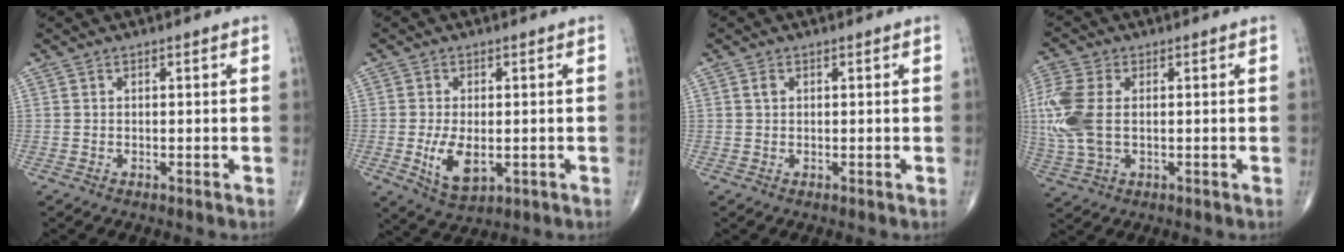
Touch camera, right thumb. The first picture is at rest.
{"total": 7.1, "force": [-1.3, 3.8, 5.8], "torque": [-0.101, -0.014, -0.014]}
{"total": 1.0, "force": [0.3, 0.7, 0.6], "torque": [-0.010, 0.001, 0.006]}
{"total": 10.9, "force": [0.6, 6.5, 8.7], "torque": [-0.232, 0.007, 0.015]}